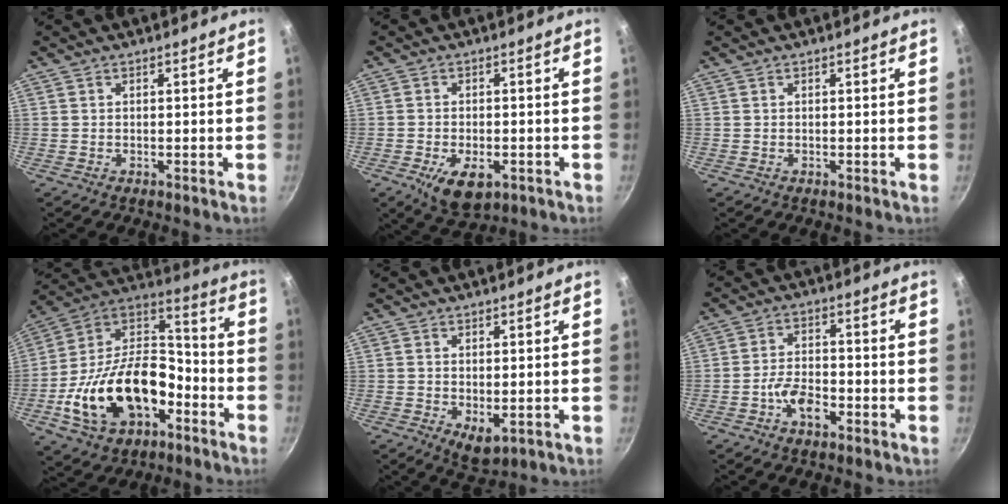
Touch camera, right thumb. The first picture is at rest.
{"total": 8.2, "force": [-3.2, 4.5, 6.1], "torque": [-0.092, 0.004, -0.042]}
{"total": 0.0}
{"total": 24.8, "force": [-8.9, 15.3, 17.4], "torque": [-0.291, 0.076, -0.154]}
{"total": 4.4, "force": [-0.4, 2.5, 3.6], "torque": [-0.050, -0.014, 0.000]}
{"total": 6.3, "force": [-2.9, 3.4, 4.5], "torque": [-0.072, 0.028, -0.055]}